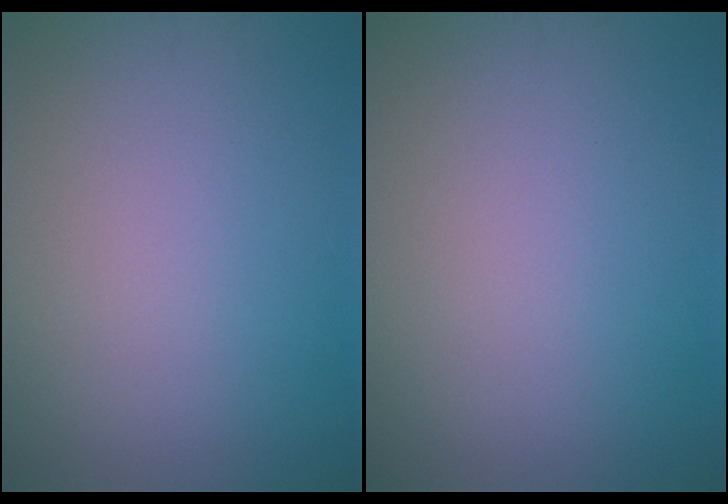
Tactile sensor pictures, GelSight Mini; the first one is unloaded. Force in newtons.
{"total": 0.0}